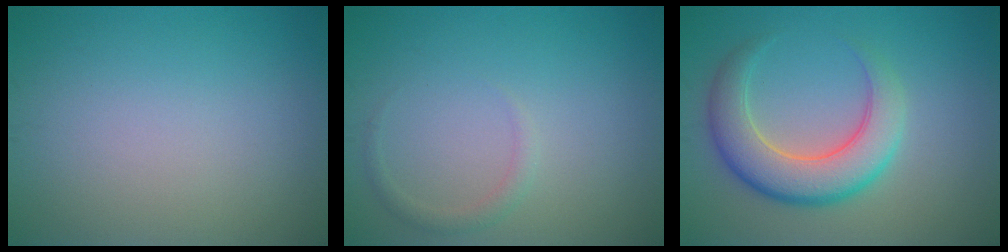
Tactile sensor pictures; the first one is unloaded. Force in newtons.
{"total": 1.2, "press": 1.2, "slide": 0.0}
{"total": 6.2, "press": 6.2, "slide": 0.5}